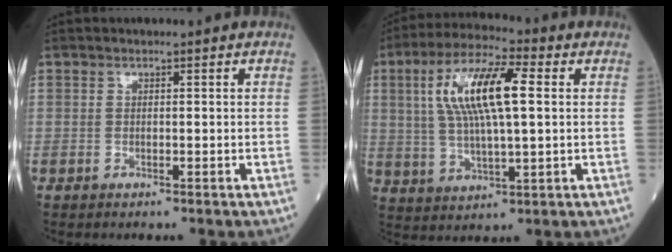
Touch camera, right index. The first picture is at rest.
{"total": 13.0, "force": [2.8, 3.0, 12.3], "torque": [-0.247, 0.021, 0.051]}